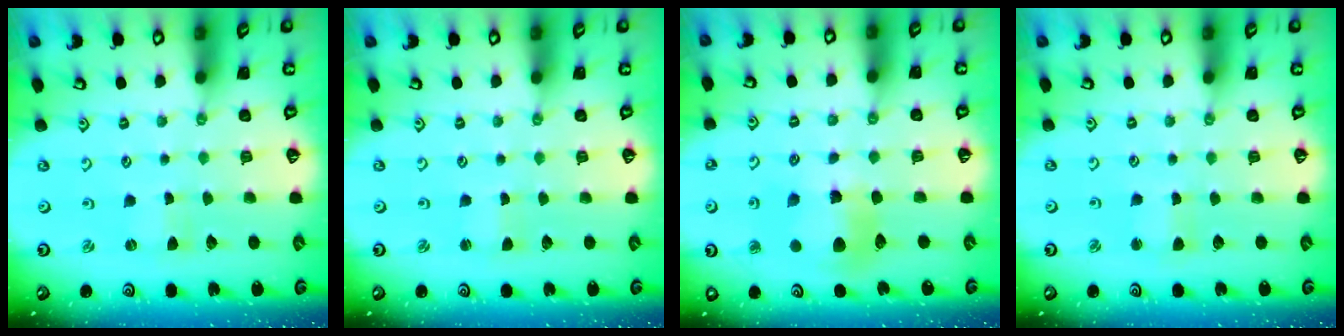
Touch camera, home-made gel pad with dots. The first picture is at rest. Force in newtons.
{"total": 1.1, "press": 1.1, "slide": 0.0}
{"total": 10.3, "press": 10.2, "slide": 1.4}
{"total": 1.7, "press": 1.7, "slide": 0.2}